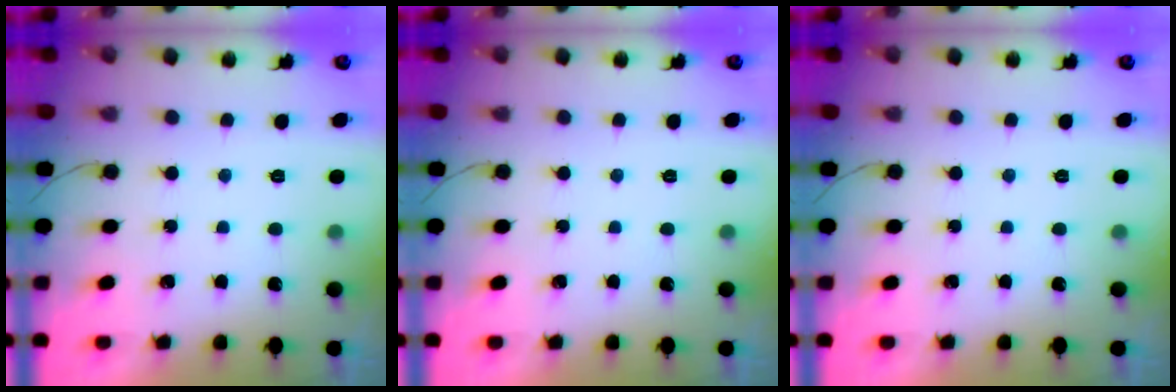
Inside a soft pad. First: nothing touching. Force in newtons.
{"total": 0.0}
{"total": 0.0}